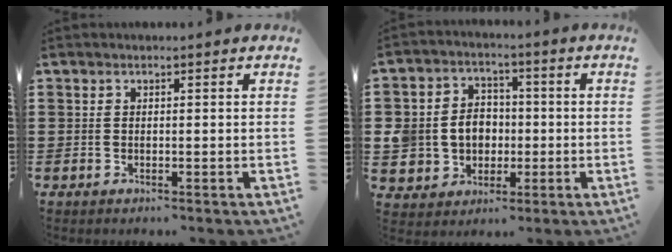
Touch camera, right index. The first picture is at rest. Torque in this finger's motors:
{"motor_torque": [1.54, -0.14, 0.45, 0.13]}